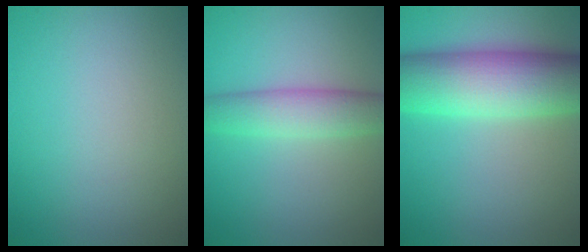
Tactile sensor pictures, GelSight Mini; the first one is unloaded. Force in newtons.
{"total": 4.2, "press": 4.2, "slide": 0.2}
{"total": 10.3, "press": 10.3, "slide": 0.5}